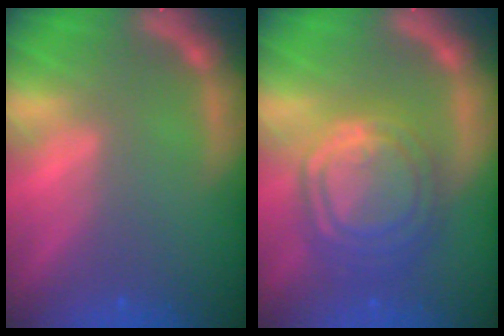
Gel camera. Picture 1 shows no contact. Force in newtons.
{"total": 10.0}